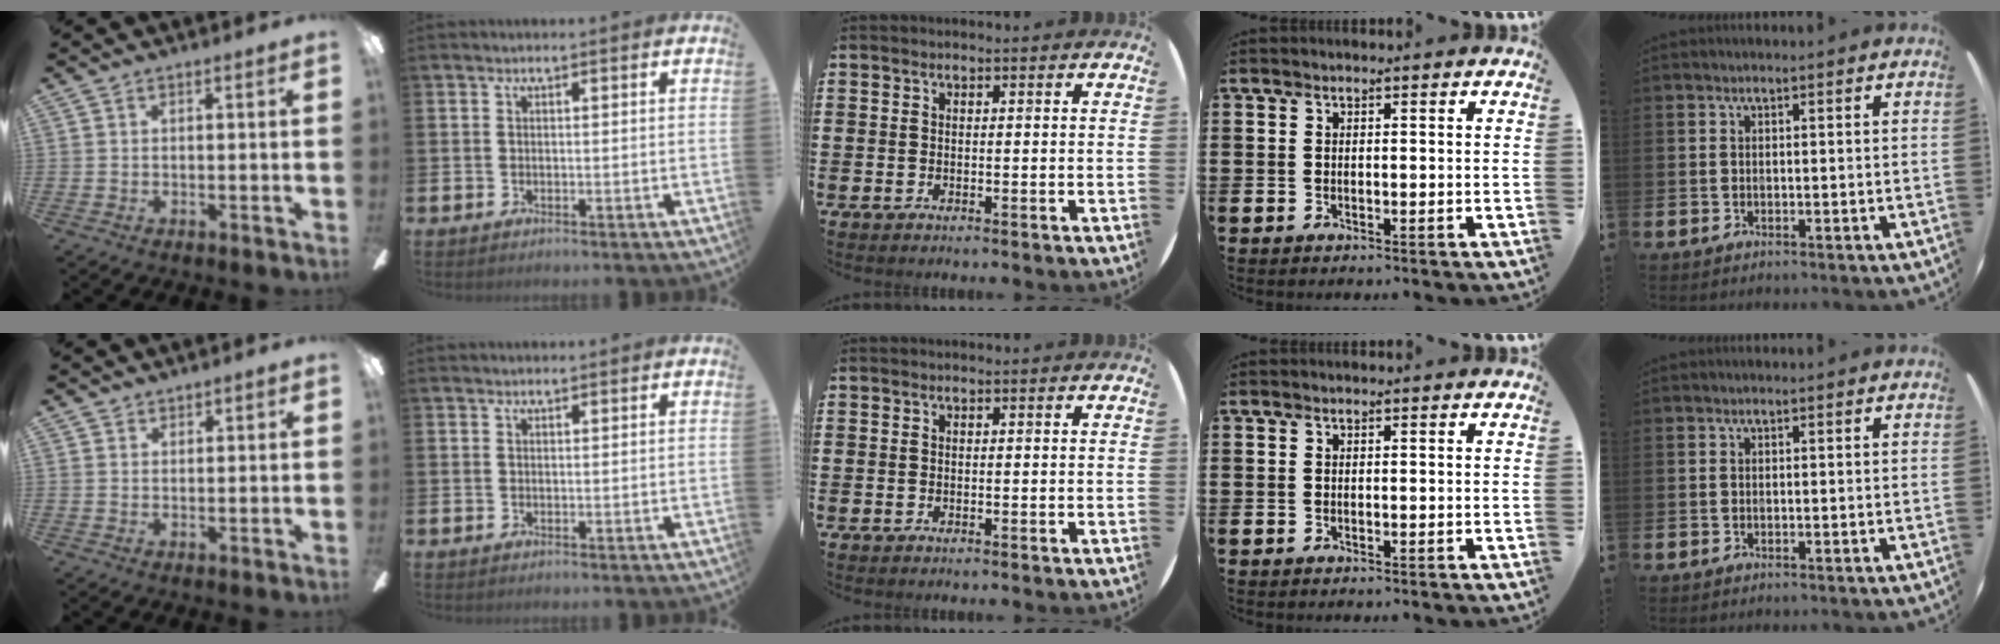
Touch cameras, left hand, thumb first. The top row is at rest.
{"thumb": {"total": 1.2, "force": [1.0, 0.5, 0.0], "torque": [0.000, 0.000, 0.020]}, "index": {"total": 0.8, "force": [0.7, 0.2, 0.1], "torque": [0.012, -0.003, 0.010]}}